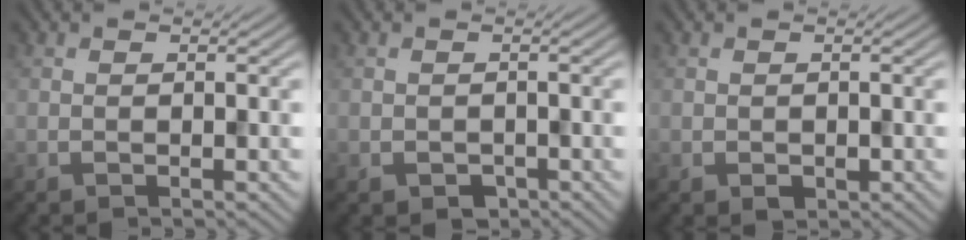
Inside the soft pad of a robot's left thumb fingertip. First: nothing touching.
{"total": 1.4, "force": [-0.6, 1.1, 0.5], "torque": [-0.010, -0.010, -0.011]}
{"total": 1.0, "force": [-0.2, 0.8, 0.5], "torque": [-0.010, -0.007, -0.003]}